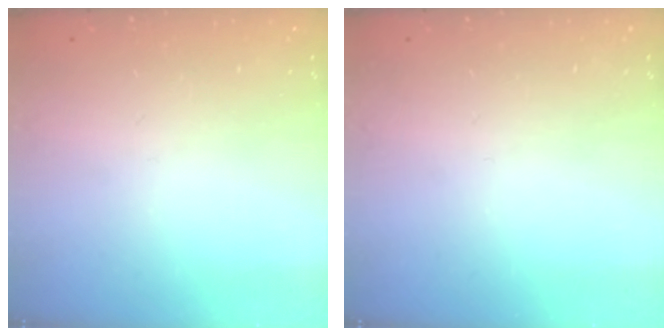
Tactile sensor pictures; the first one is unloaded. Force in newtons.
{"total": 0.0}